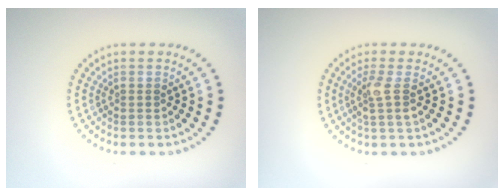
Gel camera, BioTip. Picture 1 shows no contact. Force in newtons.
{"total": 1.9, "press": 1.5, "slide": 1.2}